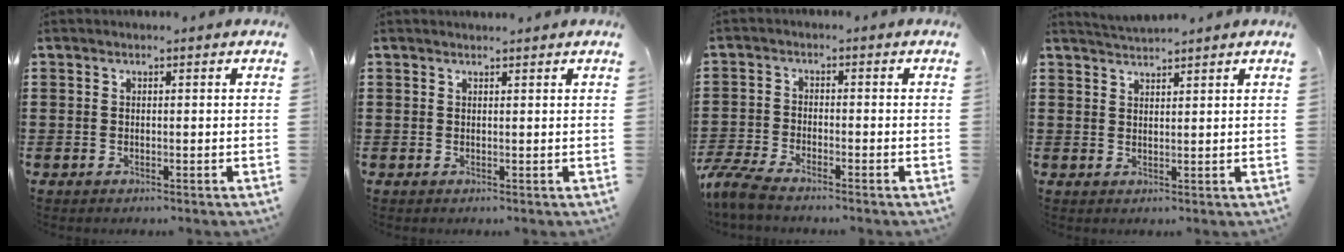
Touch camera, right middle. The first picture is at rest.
{"total": 0.7, "force": [0.7, 0.0, 0.0], "torque": [-0.002, 0.000, 0.014]}
{"total": 4.4, "force": [-4.0, 0.4, 1.9], "torque": [-0.067, -0.017, -0.086]}
{"total": 2.2, "force": [2.2, 0.0, 0.1], "torque": [-0.009, 0.000, 0.042]}